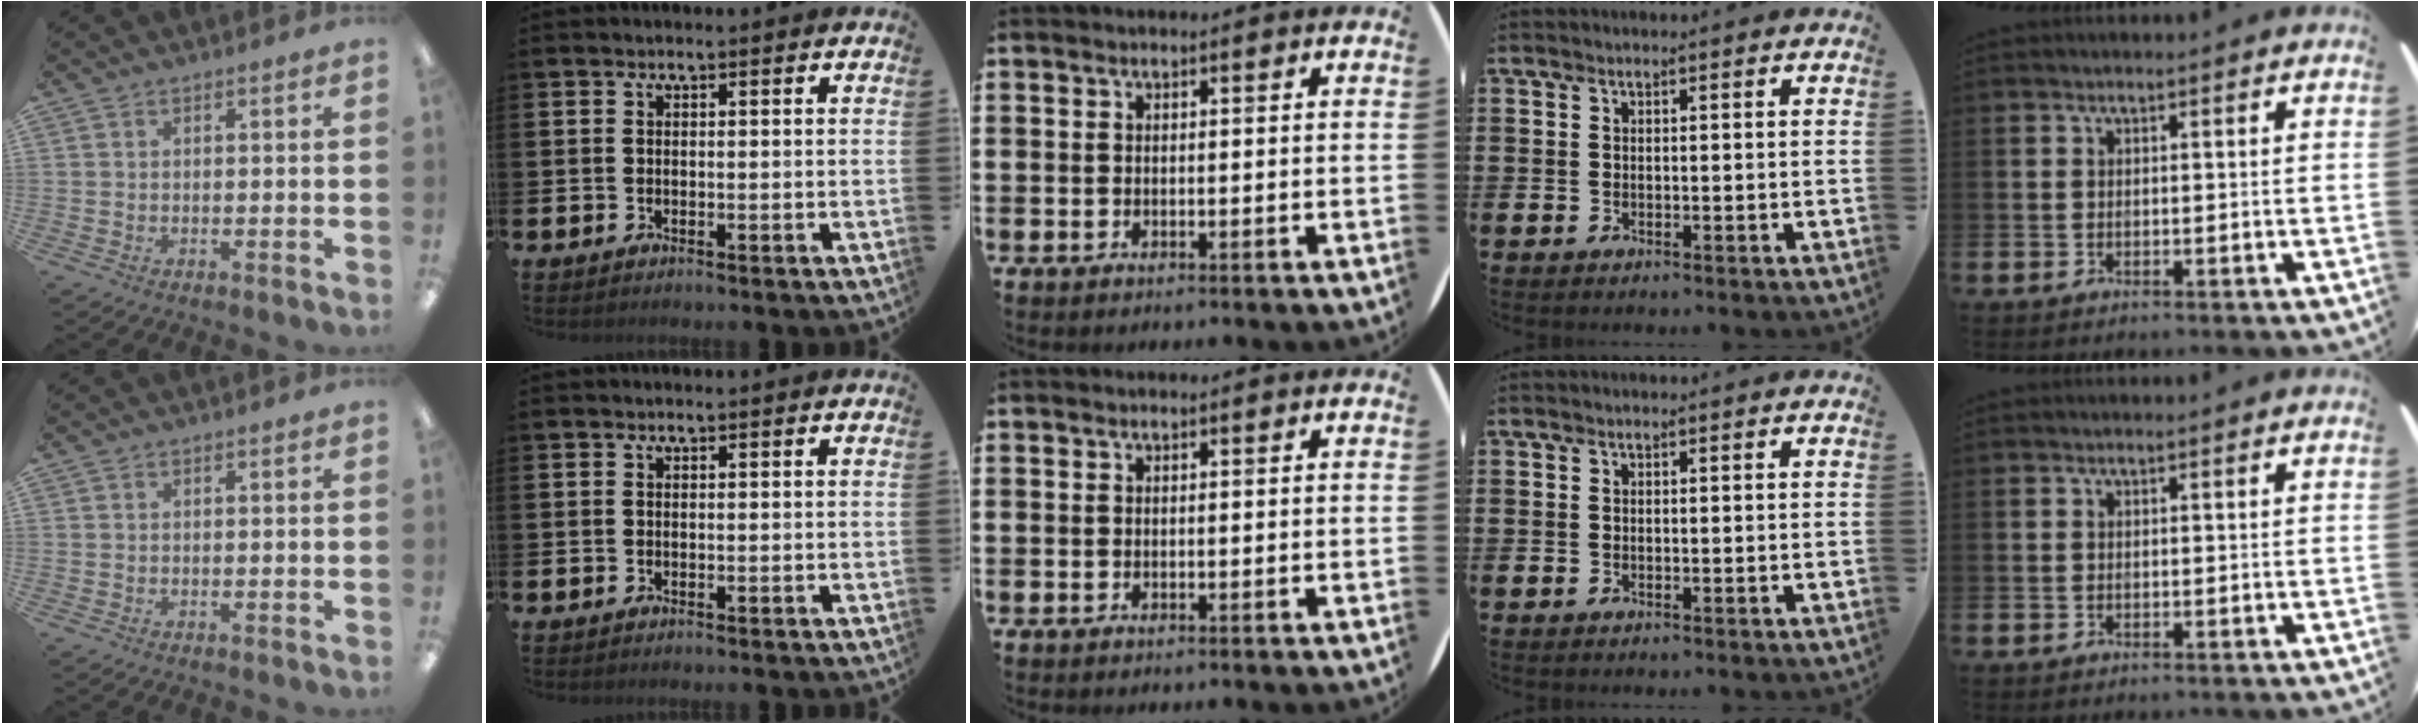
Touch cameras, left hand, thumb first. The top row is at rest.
{}